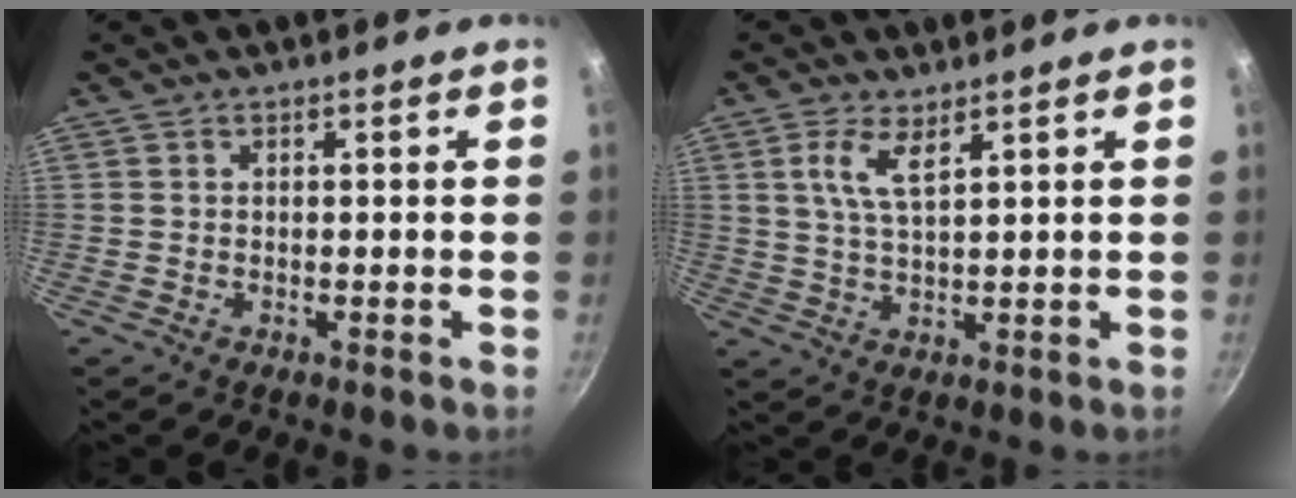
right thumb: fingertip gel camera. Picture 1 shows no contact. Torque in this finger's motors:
{"motor_torque": [0.02, 0.12, 0.20, -0.18, 0.12]}